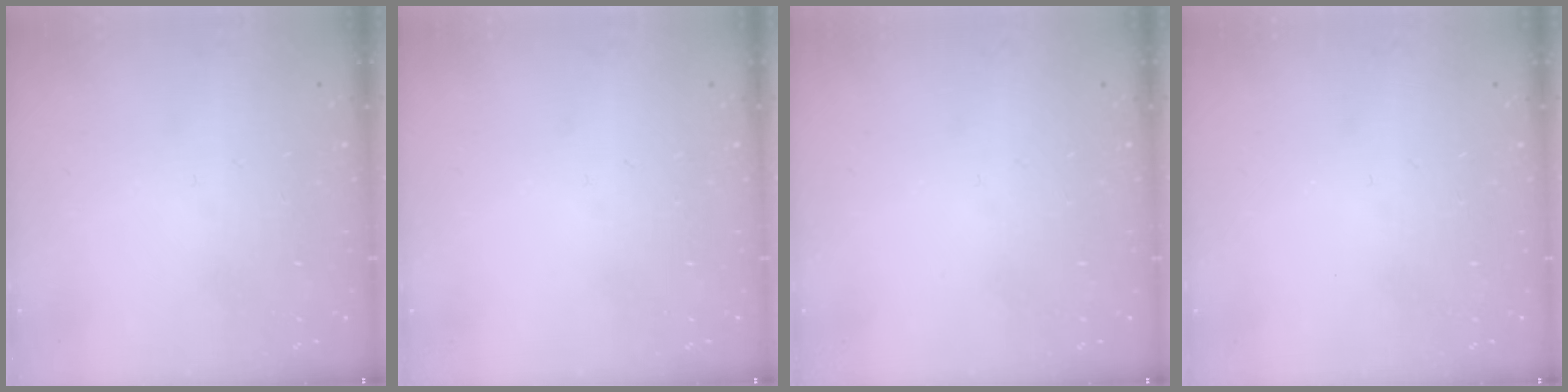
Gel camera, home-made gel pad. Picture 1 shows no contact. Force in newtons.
{"total": 0.0}
{"total": 0.0}
{"total": 0.0}